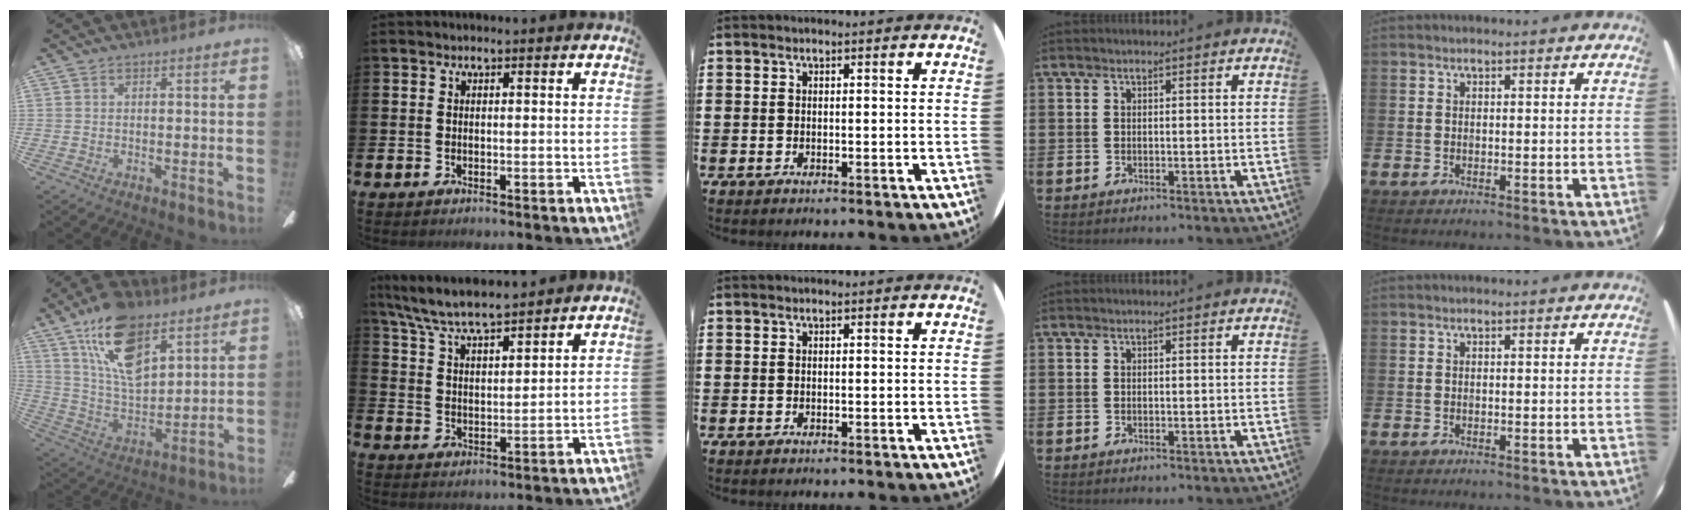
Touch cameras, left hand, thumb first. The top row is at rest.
{"thumb": {"total": 18.5, "force": [11.0, 9.2, 11.7], "torque": [-0.214, -0.045, 0.195]}, "index": {"total": 7.1, "force": [6.8, 0.6, 2.1], "torque": [-0.072, -0.036, 0.121]}}